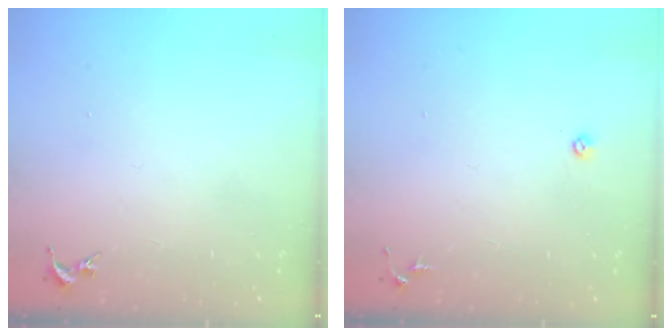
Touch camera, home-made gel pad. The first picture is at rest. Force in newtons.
{"total": 3.5, "press": 3.4, "slide": 0.7}